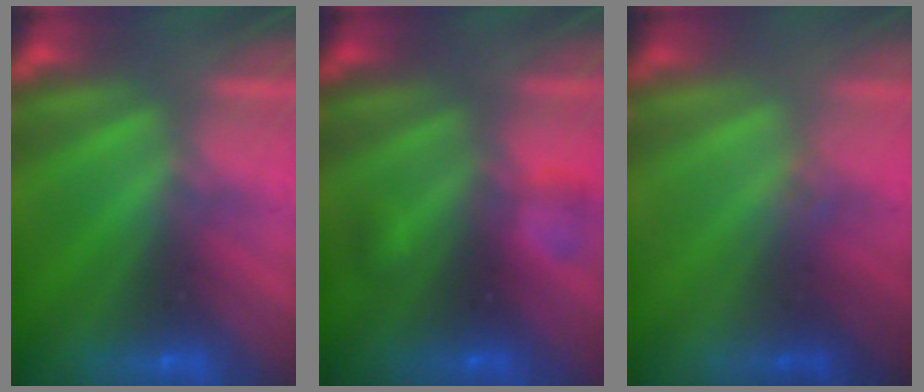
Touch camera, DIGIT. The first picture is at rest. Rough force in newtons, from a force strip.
{"total": 2.0}
{"total": 1.3}